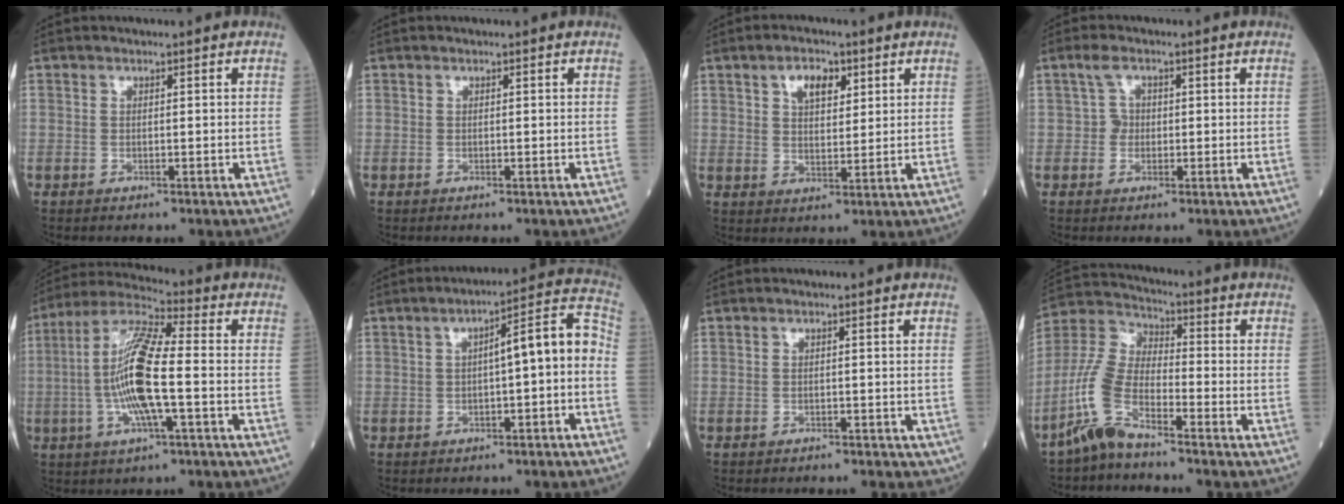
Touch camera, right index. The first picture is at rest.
{"total": 0.0}
{"total": 5.1, "force": [2.6, 2.6, 3.5], "torque": [-0.063, 0.008, 0.047]}
{"total": 1.9, "force": [0.2, 1.7, 1.0], "torque": [-0.017, 0.010, 0.003]}
{"total": 13.2, "force": [-1.8, 1.5, 12.9], "torque": [-0.262, 0.003, -0.037]}
{"total": 7.8, "force": [-0.6, 1.2, 7.7], "torque": [-0.104, 0.032, -0.010]}
{"total": 1.6, "force": [-1.3, 0.7, 0.7], "torque": [-0.015, -0.002, -0.009]}
{"total": 8.8, "force": [-5.7, 2.8, 6.0], "torque": [-0.156, -0.002, -0.127]}